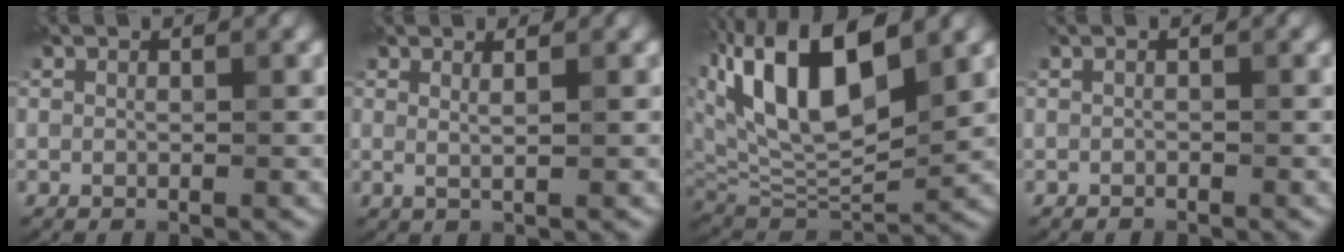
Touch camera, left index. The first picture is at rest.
{"total": 1.7, "force": [0.7, 0.6, 1.4], "torque": [-0.019, -0.002, 0.003]}
{"total": 12.0, "force": [4.5, 5.5, 9.7], "torque": [-0.175, 0.014, 0.078]}
{"total": 0.6, "force": [-0.4, 0.3, 0.3], "torque": [-0.008, -0.003, -0.005]}